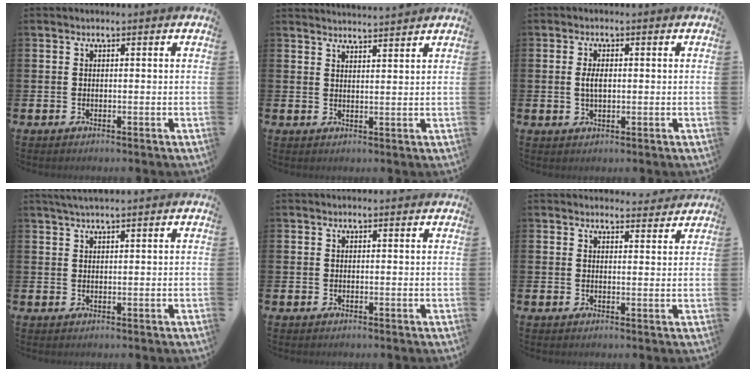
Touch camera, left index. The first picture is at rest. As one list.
[{"total": 3.2, "force": [3.2, -0.3, -0.1], "torque": [0.002, -0.022, 0.056]}, {"total": 2.8, "force": [0.2, 1.3, 2.4], "torque": [-0.045, 0.005, 0.001]}, {"total": 2.0, "force": [1.8, 0.1, 0.9], "torque": [-0.022, 0.004, 0.033]}, {"total": 0.0}, {"total": 2.7, "force": [2.7, 0.4, -0.1], "torque": [0.010, -0.019, 0.047]}]